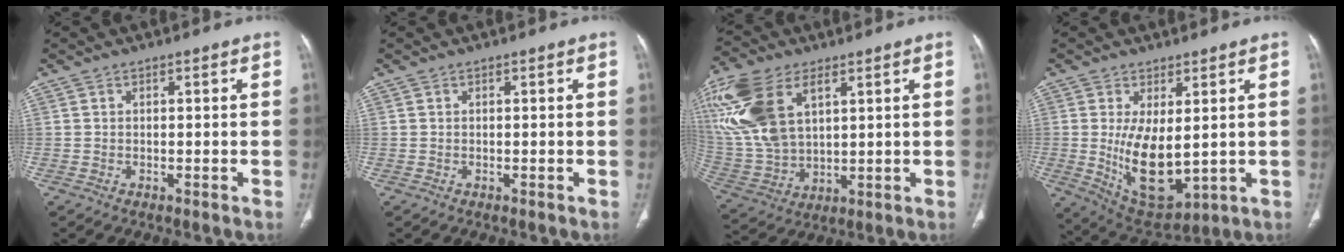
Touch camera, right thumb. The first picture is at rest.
{"total": 0.0}
{"total": 20.2, "force": [7.9, 11.5, 14.6], "torque": [-0.330, -0.015, 0.161]}
{"total": 12.0, "force": [0.3, 5.7, 10.6], "torque": [-0.170, -0.029, 0.030]}